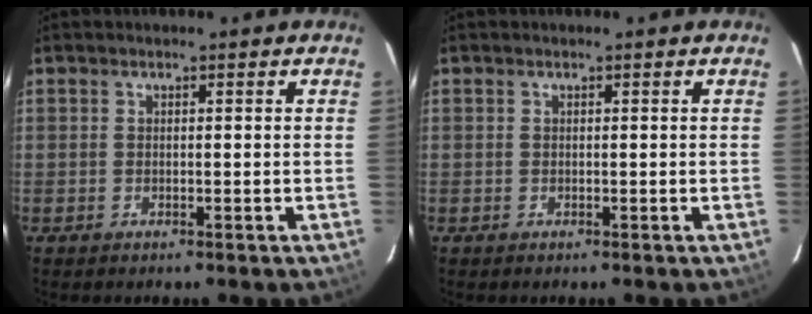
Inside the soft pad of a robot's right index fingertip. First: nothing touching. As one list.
[{"total": 0.0}]